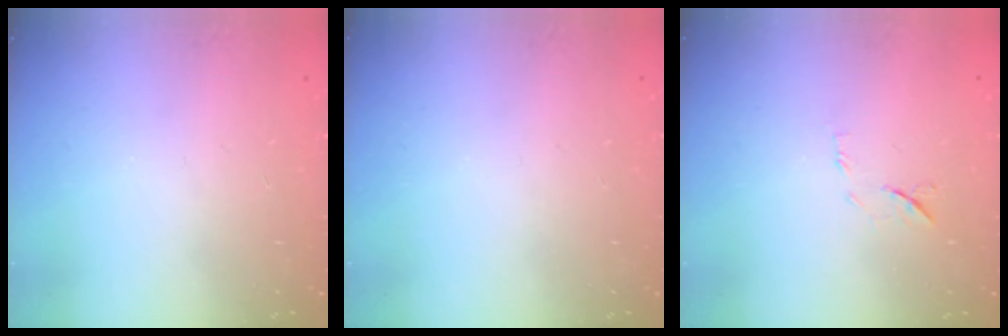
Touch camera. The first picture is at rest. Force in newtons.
{"total": 0.0}
{"total": 6.8, "press": 6.7, "slide": 0.8}